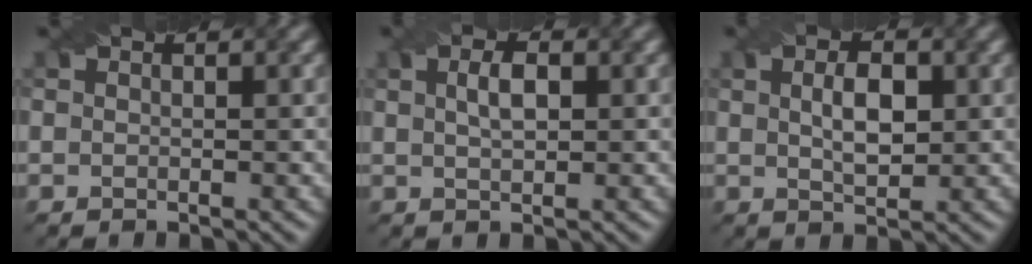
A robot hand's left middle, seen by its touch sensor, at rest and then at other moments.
{"total": 2.1, "force": [0.5, 0.9, 1.9], "torque": [-0.038, 0.005, 0.012]}
{"total": 3.3, "force": [0.4, 1.6, 2.9], "torque": [-0.059, 0.003, 0.011]}